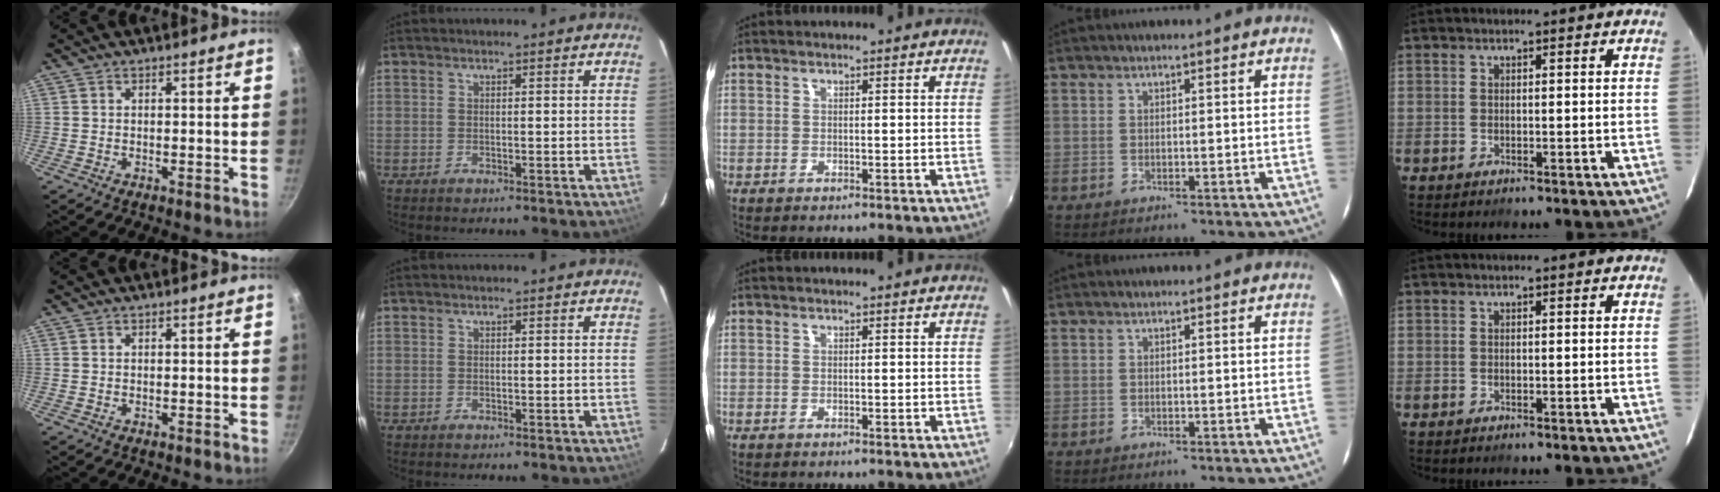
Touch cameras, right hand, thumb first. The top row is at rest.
{}